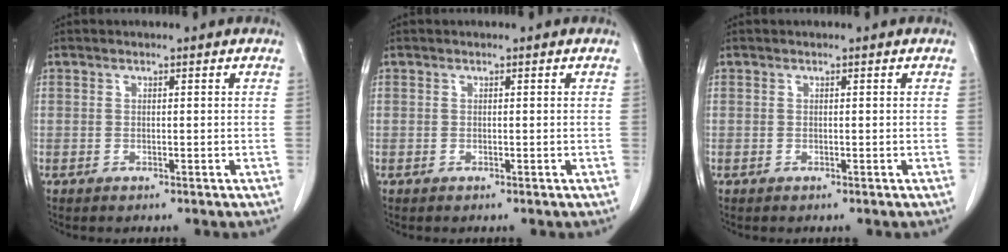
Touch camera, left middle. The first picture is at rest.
{"total": 0.0}
{"total": 0.0}